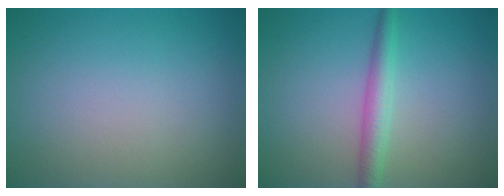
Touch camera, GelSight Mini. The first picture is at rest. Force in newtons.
{"total": 2.5, "press": 2.5, "slide": 0.1}